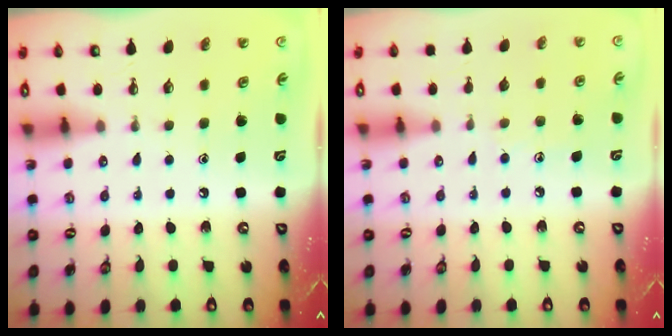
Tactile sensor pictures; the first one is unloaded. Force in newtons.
{"total": 5.3, "press": 5.3, "slide": 0.6}